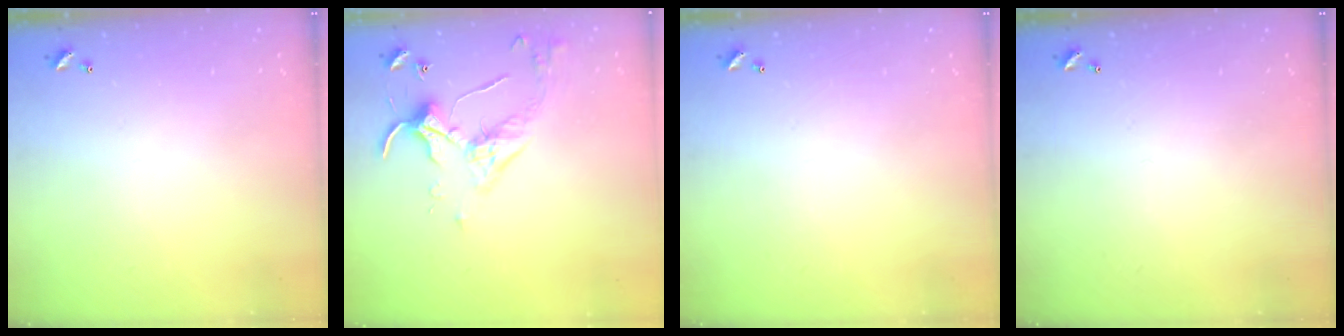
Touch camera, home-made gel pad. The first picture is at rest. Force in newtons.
{"total": 3.9, "press": 3.9, "slide": 0.4}
{"total": 0.0}
{"total": 0.0}